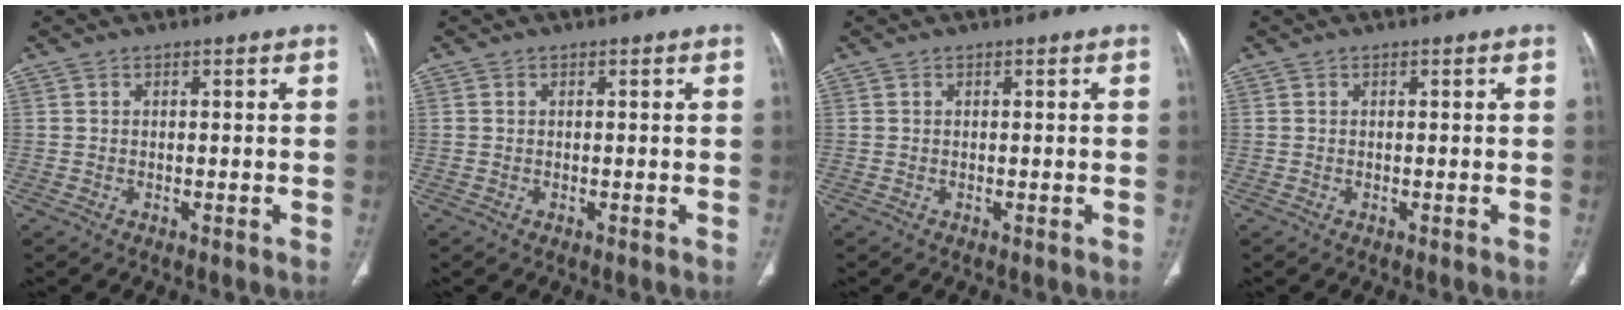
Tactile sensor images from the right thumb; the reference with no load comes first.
{"total": 0.0}
{"total": 0.0}
{"total": 0.0}